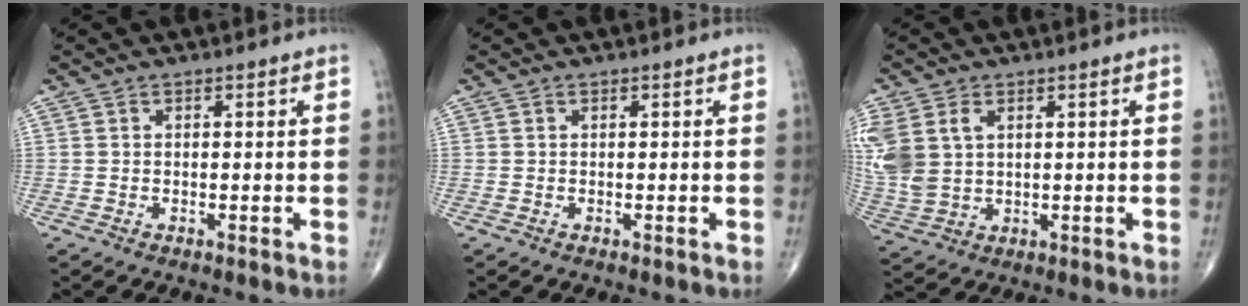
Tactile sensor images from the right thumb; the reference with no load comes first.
{"total": 0.0}
{"total": 12.0, "force": [3.2, 8.4, 8.0], "torque": [-0.207, -0.001, 0.077]}